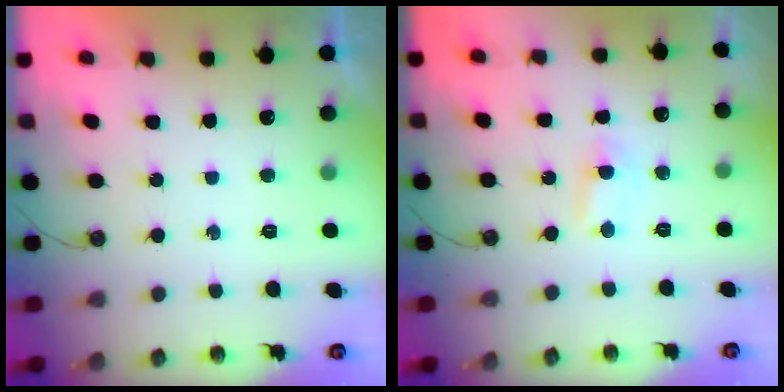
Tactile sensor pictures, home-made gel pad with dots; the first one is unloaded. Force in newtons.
{"total": 3.1, "press": 2.1, "slide": 2.3}